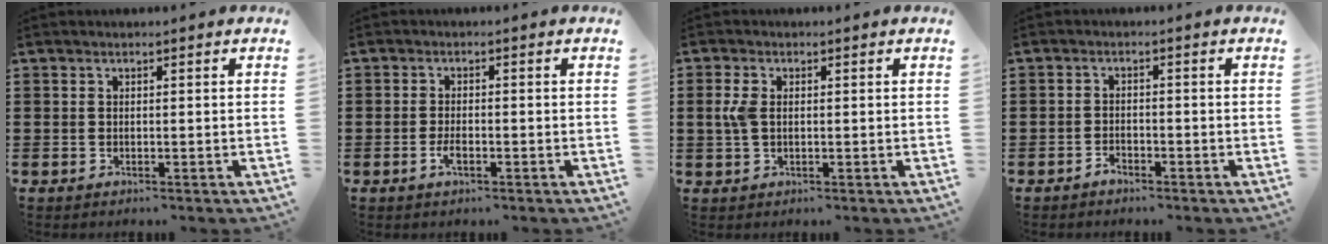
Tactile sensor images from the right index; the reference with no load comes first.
{"total": 2.3, "force": [-1.0, 0.8, 2.0], "torque": [-0.043, -0.004, -0.021]}
{"total": 3.5, "force": [0.4, 2.0, 2.8], "torque": [-0.083, 0.000, -0.002]}
{"total": 1.5, "force": [-1.4, 0.5, 0.3], "torque": [-0.009, 0.000, -0.029]}